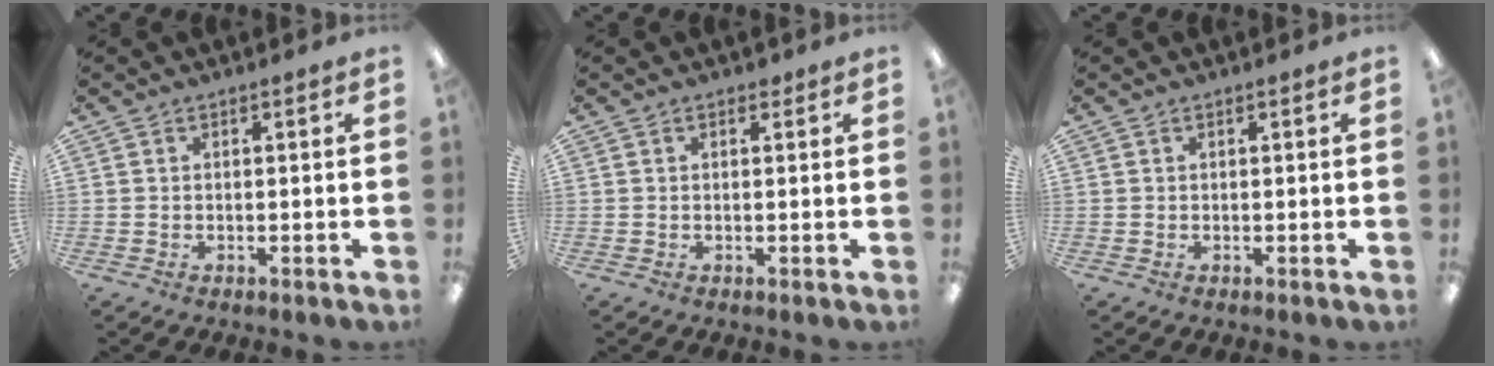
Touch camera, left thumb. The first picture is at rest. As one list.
[{"total": 1.1, "force": [0.6, 0.7, 0.6], "torque": [-0.005, -0.001, 0.009]}, {"total": 0.0}]